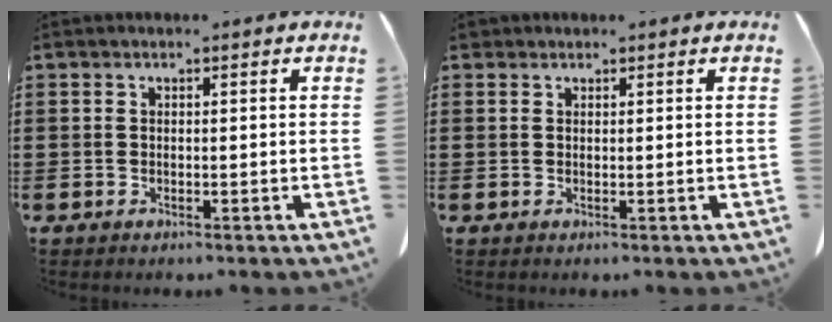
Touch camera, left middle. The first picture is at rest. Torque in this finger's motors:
{"motor_torque": [0.90, 0.99, -0.04, -0.01]}